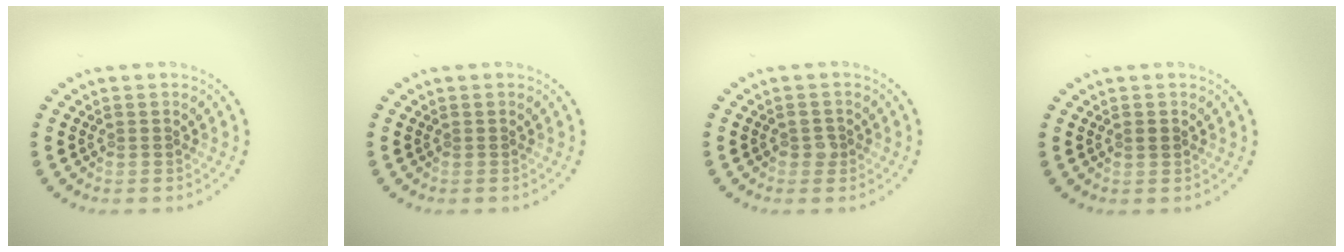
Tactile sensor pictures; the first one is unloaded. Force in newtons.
{"total": 0.0}
{"total": 1.1, "press": 1.1, "slide": 0.1}
{"total": 0.8, "press": 0.8, "slide": 0.0}